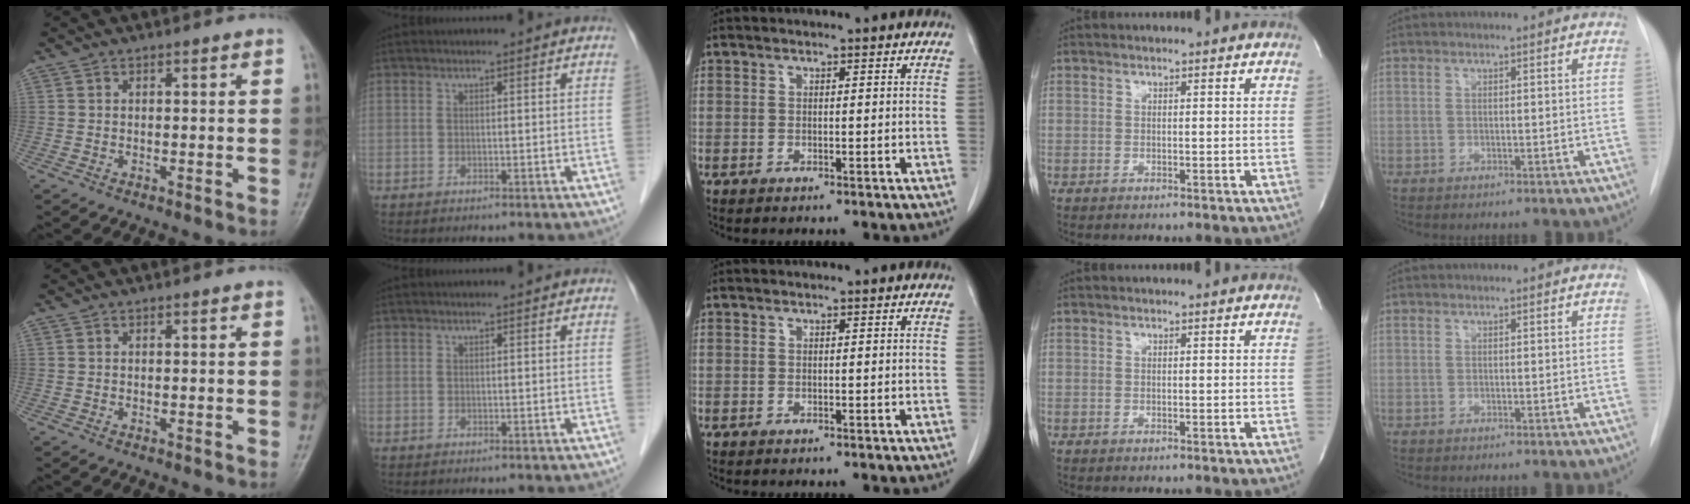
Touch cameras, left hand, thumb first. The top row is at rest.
{}